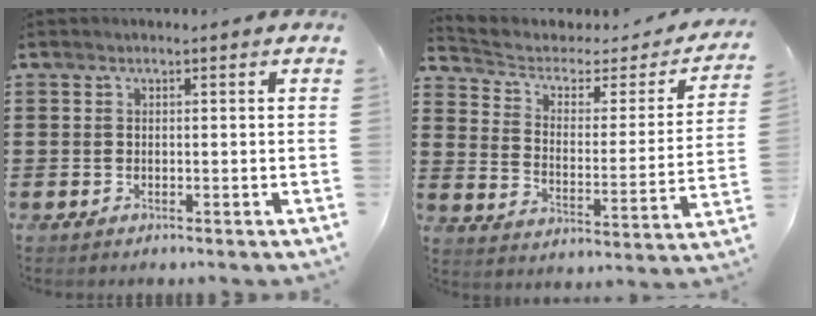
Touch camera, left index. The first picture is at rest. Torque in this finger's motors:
{"motor_torque": [2.13, 0.00, 0.03, -0.03]}